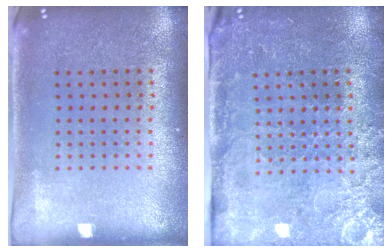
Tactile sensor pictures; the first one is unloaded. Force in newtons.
{"total": 3.4, "press": 3.4, "slide": 0.6}